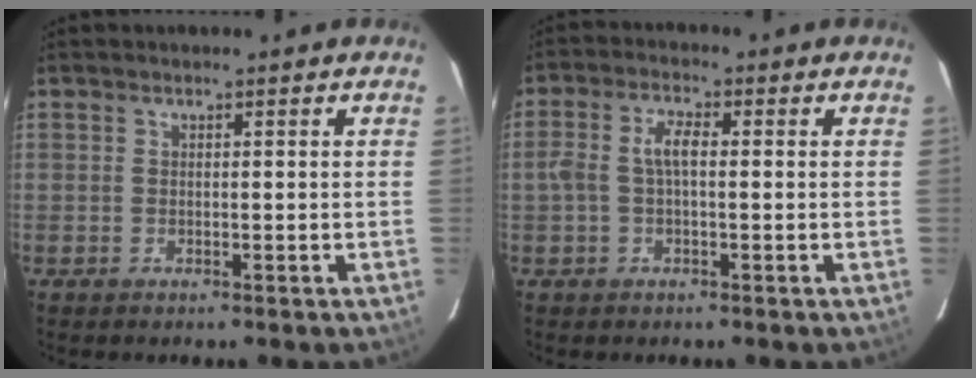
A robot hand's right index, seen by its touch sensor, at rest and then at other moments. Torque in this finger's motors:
{"motor_torque": [0.20, 0.02, 0.32, 0.09]}